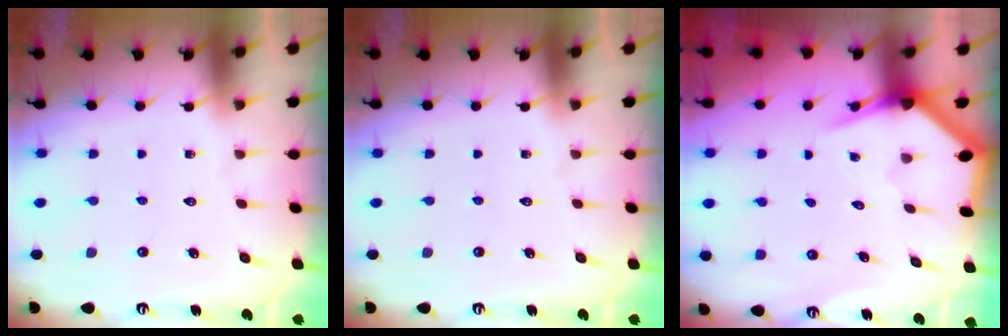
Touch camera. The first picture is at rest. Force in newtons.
{"total": 0.0}
{"total": 3.7, "press": 3.6, "slide": 0.6}